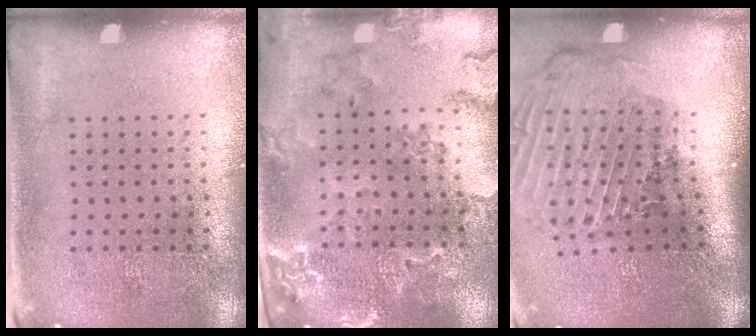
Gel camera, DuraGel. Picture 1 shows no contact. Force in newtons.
{"total": 1.4, "press": 1.4, "slide": 0.3}
{"total": 3.0, "press": 2.0, "slide": 2.2}